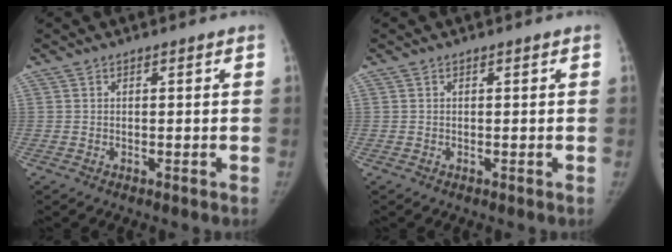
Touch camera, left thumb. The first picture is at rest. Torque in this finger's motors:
{"motor_torque": [-0.01, 0.00, 0.27, 0.09, 0.00]}